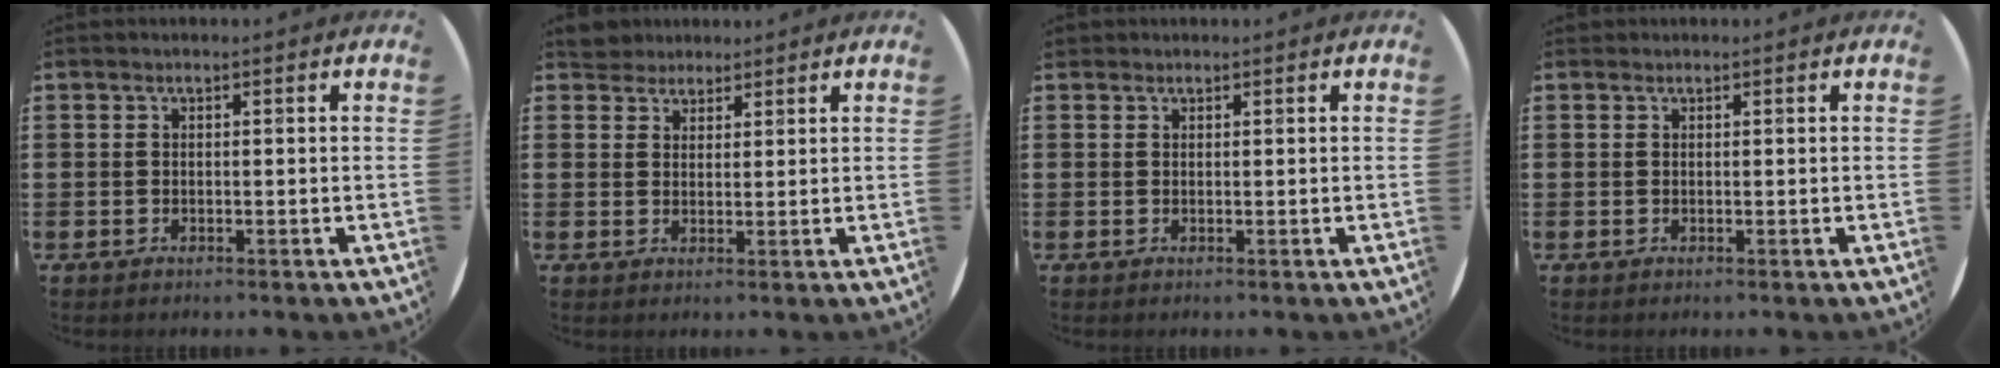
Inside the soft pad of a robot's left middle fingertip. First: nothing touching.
{"total": 3.2, "force": [2.9, 1.2, -0.3], "torque": [0.004, -0.001, 0.056]}
{"total": 0.6, "force": [0.5, 0.2, -0.1], "torque": [0.002, 0.004, 0.010]}
{"total": 0.0}